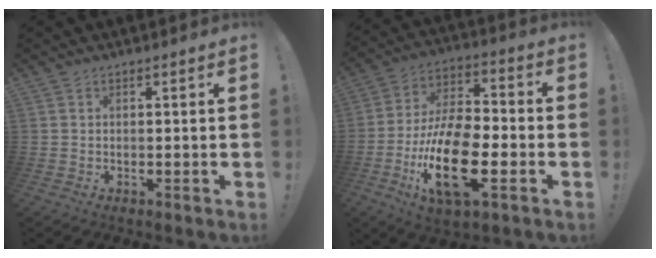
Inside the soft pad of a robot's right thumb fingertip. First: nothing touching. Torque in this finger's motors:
{"motor_torque": [2.56, 2.45, 1.72, -1.04, 0.60]}